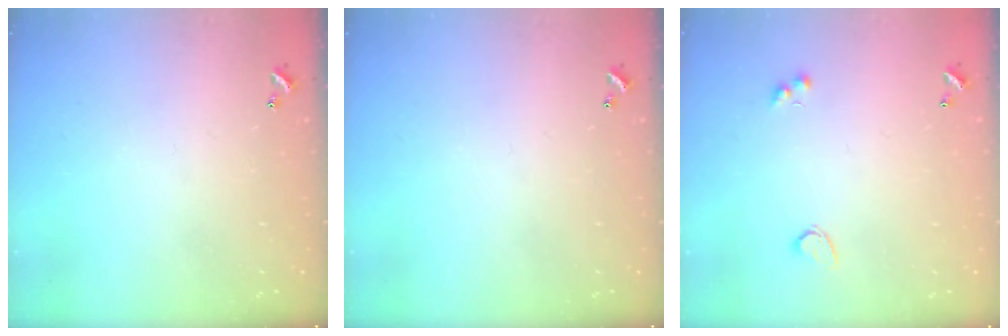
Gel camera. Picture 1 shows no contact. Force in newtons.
{"total": 0.0}
{"total": 2.8, "press": 2.6, "slide": 1.2}